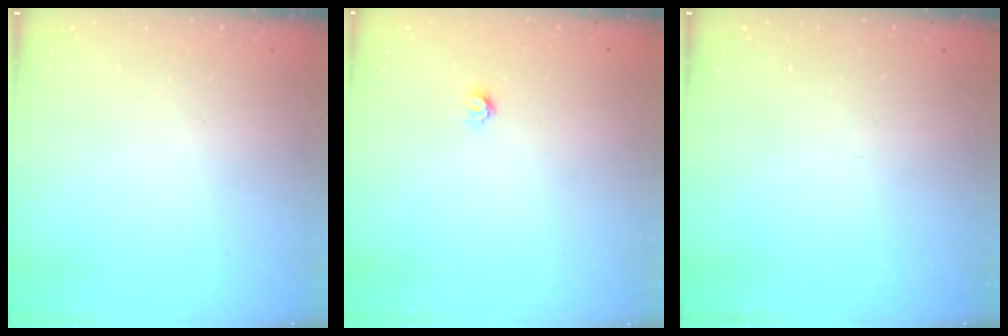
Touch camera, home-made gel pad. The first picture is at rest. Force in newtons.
{"total": 3.6, "press": 3.6, "slide": 0.3}
{"total": 0.0}